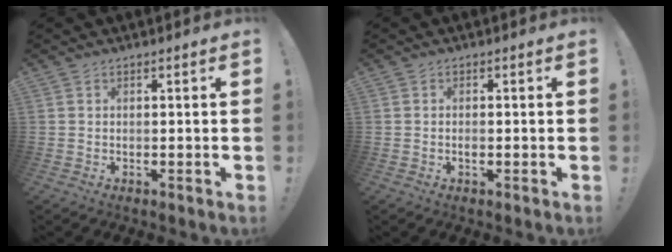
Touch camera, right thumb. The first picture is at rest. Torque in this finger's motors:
{"motor_torque": [0.29, 0.09, 0.22, -0.40, 0.04]}